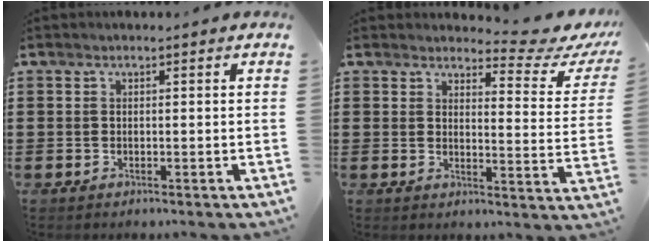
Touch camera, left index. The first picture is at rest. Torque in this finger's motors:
{"motor_torque": [0.05, 0.01, 0.01, -0.02]}